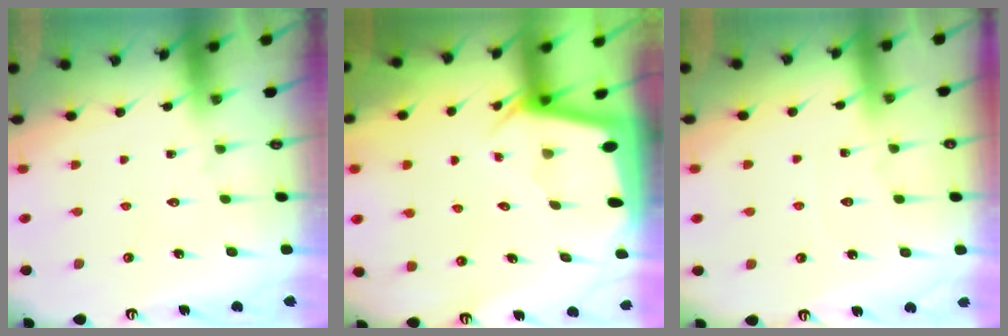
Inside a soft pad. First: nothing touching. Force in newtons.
{"total": 2.2, "press": 2.2, "slide": 0.1}
{"total": 2.4, "press": 2.4, "slide": 0.3}